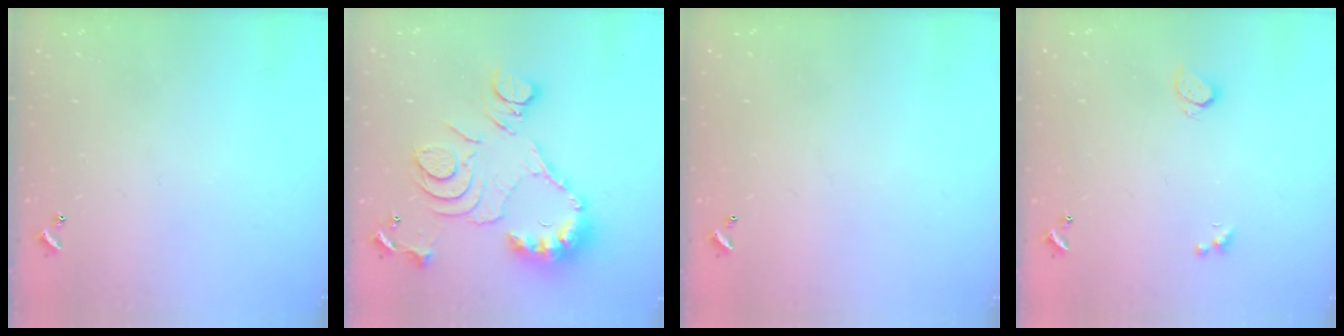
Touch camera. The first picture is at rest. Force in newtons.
{"total": 18.8, "press": 18.7, "slide": 1.7}
{"total": 2.9, "press": 2.9, "slide": 0.1}
{"total": 0.6, "press": 0.5, "slide": 0.4}